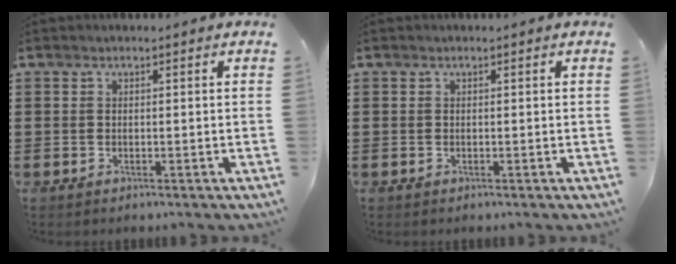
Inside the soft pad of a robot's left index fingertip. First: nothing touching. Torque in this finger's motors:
{"motor_torque": [0.00, 0.00, 0.01, -0.01]}